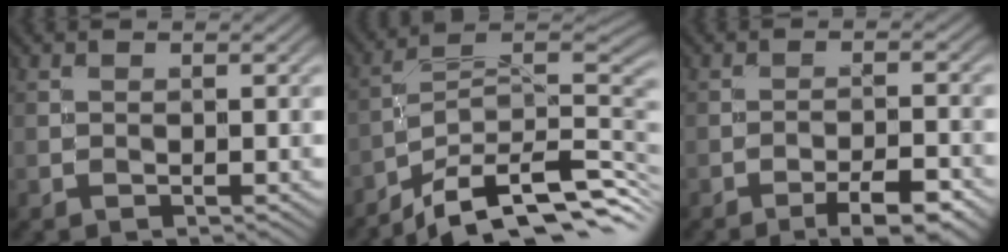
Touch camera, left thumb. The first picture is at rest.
{"total": 13.2, "force": [-8.9, 4.1, 8.8], "torque": [-0.167, -0.001, -0.146]}
{"total": 5.8, "force": [-3.8, 1.2, 4.1], "torque": [-0.067, 0.008, -0.055]}